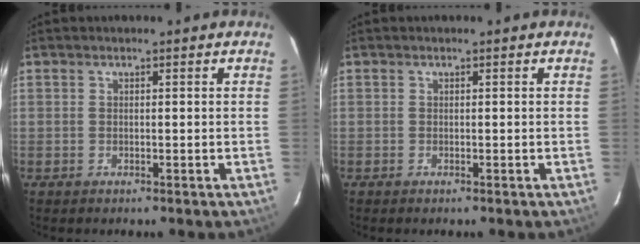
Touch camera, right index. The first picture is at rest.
{"total": 0.0}